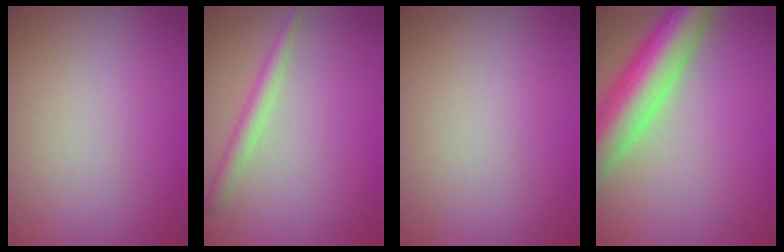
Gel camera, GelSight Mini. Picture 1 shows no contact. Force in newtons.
{"total": 2.0, "press": 2.0, "slide": 0.0}
{"total": 0.0}
{"total": 10.4, "press": 10.4, "slide": 0.7}